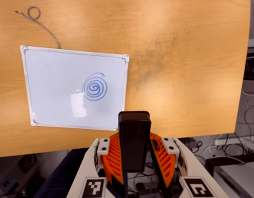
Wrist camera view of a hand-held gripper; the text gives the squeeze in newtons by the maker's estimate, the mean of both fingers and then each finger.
{"total": 5.0, "left": 4.5, "right": 5.6}